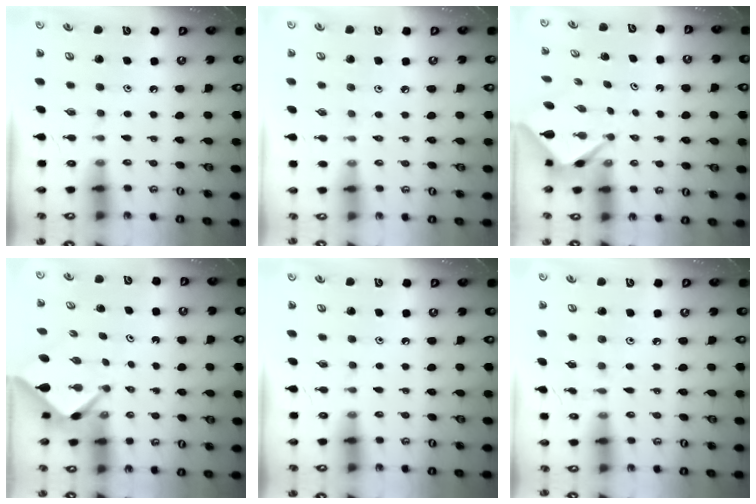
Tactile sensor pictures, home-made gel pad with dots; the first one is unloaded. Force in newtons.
{"total": 2.5, "press": 2.4, "slide": 0.5}
{"total": 2.7, "press": 2.7, "slide": 0.1}
{"total": 2.5, "press": 2.5, "slide": 0.2}
{"total": 0.0}
{"total": 2.7, "press": 2.7, "slide": 0.4}